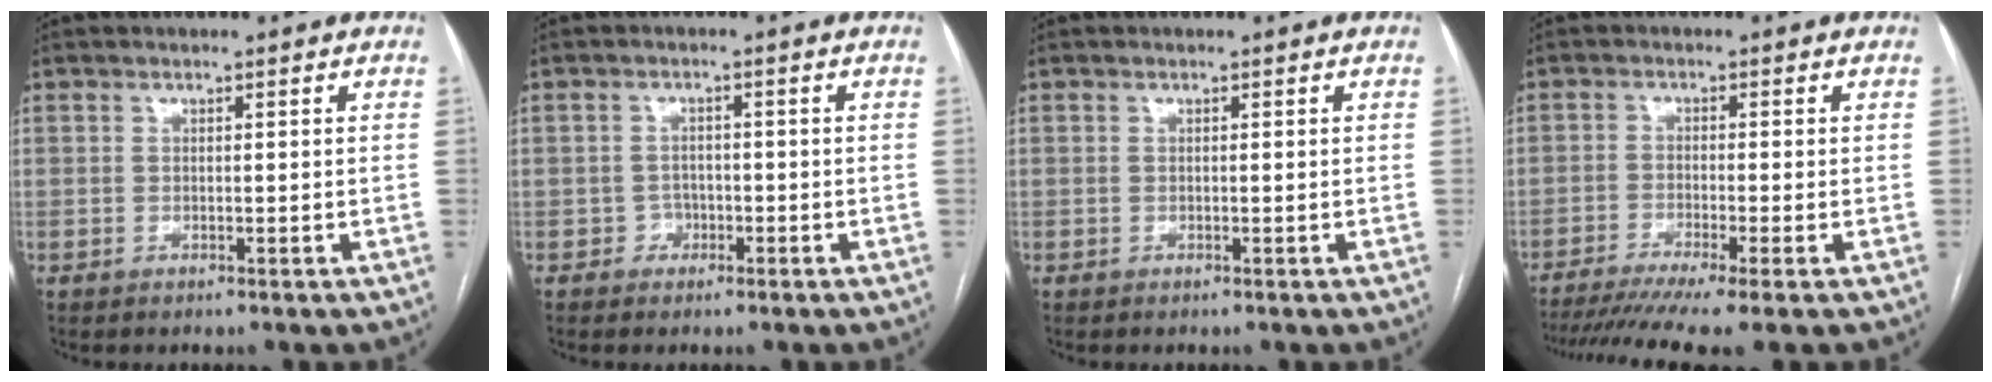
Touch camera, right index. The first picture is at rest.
{"total": 1.8, "force": [-0.8, 1.6, 0.2], "torque": [0.005, 0.009, -0.014]}
{"total": 0.0}
{"total": 10.9, "force": [-8.5, -0.6, 6.9], "torque": [-0.096, -0.020, -0.131]}